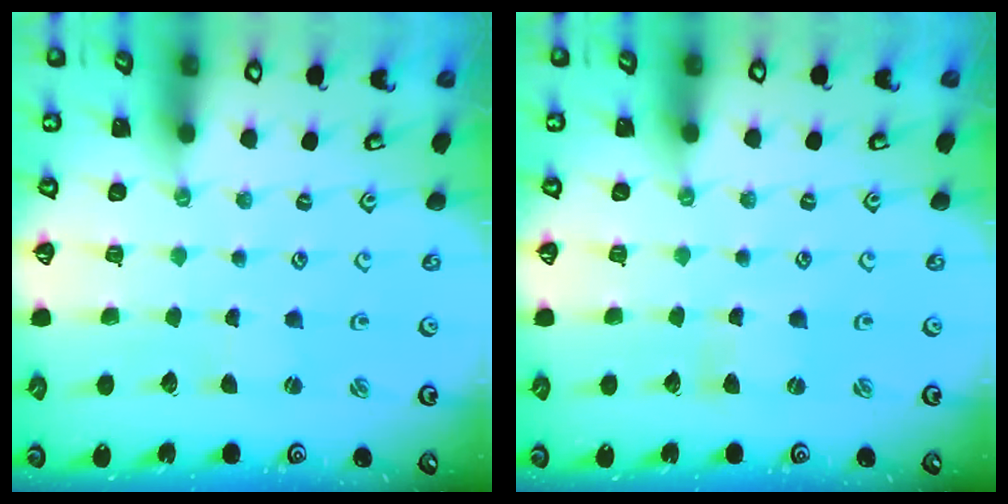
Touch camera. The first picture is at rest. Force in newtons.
{"total": 0.0}